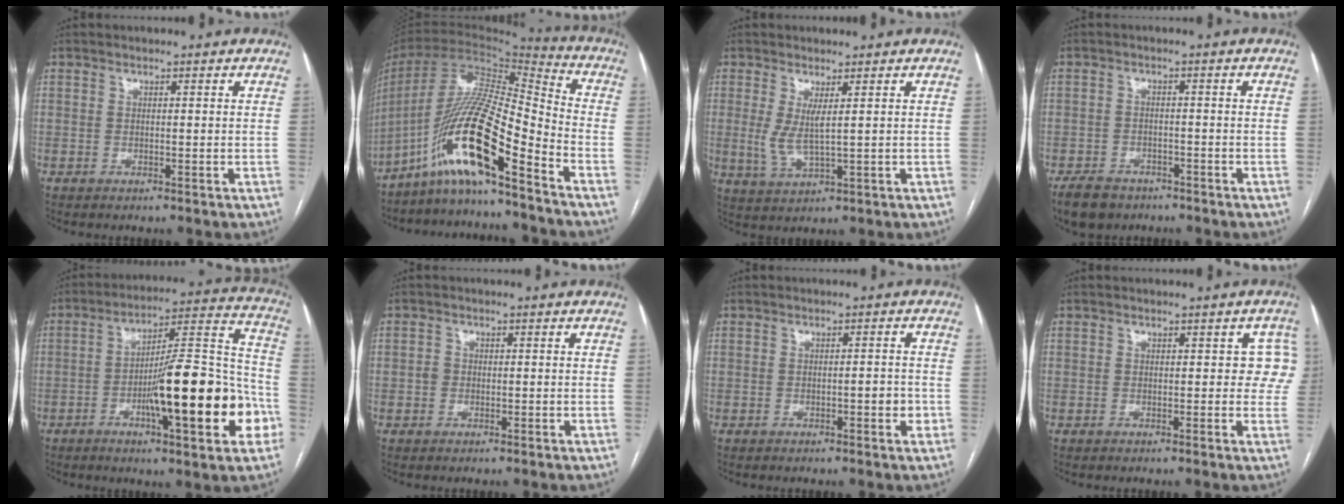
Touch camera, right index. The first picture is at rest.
{"total": 16.5, "force": [-10.6, 1.1, 12.6], "torque": [-0.246, 0.001, -0.195]}
{"total": 4.2, "force": [0.9, 0.5, 4.0], "torque": [-0.090, -0.010, 0.027]}
{"total": 5.9, "force": [-4.5, 3.3, 1.9], "torque": [-0.039, -0.003, -0.073]}
{"total": 20.4, "force": [-6.4, 3.4, 19.0], "torque": [-0.253, 0.020, -0.090]}
{"total": 1.2, "force": [-0.1, 1.2, 0.2], "torque": [-0.003, 0.004, -0.002]}
{"total": 2.0, "force": [-0.6, 0.6, 1.8], "torque": [-0.025, 0.001, -0.008]}
{"total": 3.6, "force": [0.6, 2.4, 2.6], "torque": [-0.003, 0.013, -0.001]}